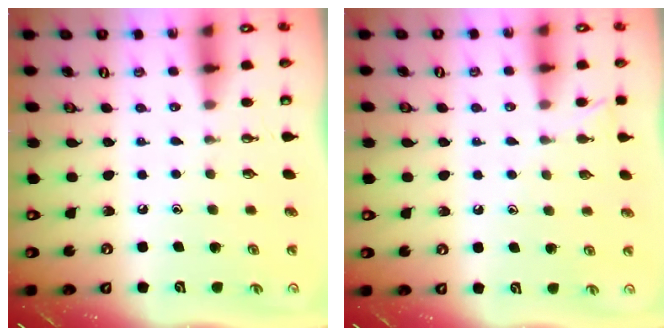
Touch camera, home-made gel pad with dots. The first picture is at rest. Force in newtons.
{"total": 3.4, "press": 3.4, "slide": 0.4}